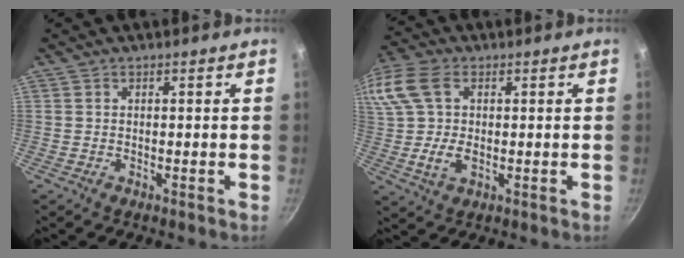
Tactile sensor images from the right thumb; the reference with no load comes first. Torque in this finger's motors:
{"motor_torque": [0.13, 0.63, 0.81, -0.33, 0.35]}